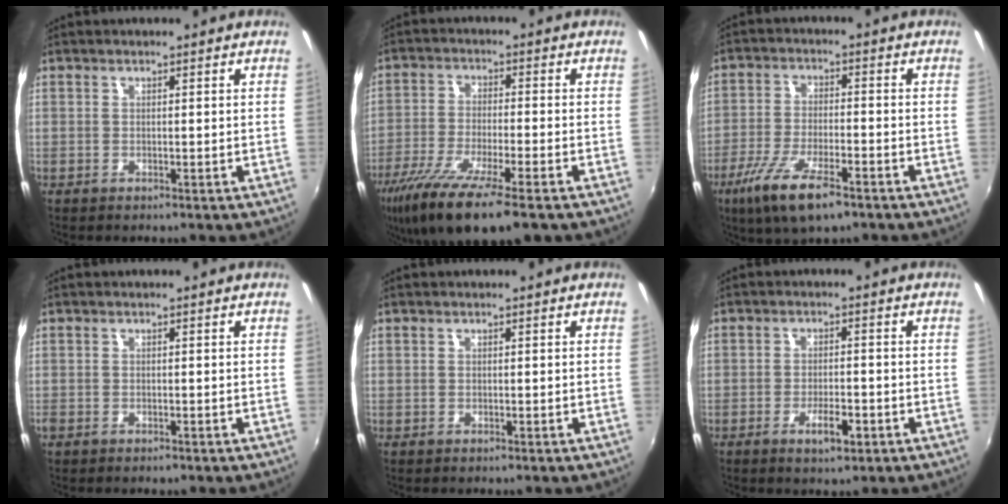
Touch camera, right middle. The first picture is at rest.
{"total": 15.8, "force": [-10.9, 2.4, 11.1], "torque": [-0.223, -0.056, -0.190]}
{"total": 11.6, "force": [-7.1, 3.1, 8.6], "torque": [-0.187, -0.029, -0.130]}
{"total": 1.6, "force": [-1.2, 0.9, 0.7], "torque": [-0.017, -0.006, -0.020]}
{"total": 0.0}
{"total": 4.4, "force": [-2.3, 1.4, 3.6], "torque": [-0.073, -0.003, -0.035]}